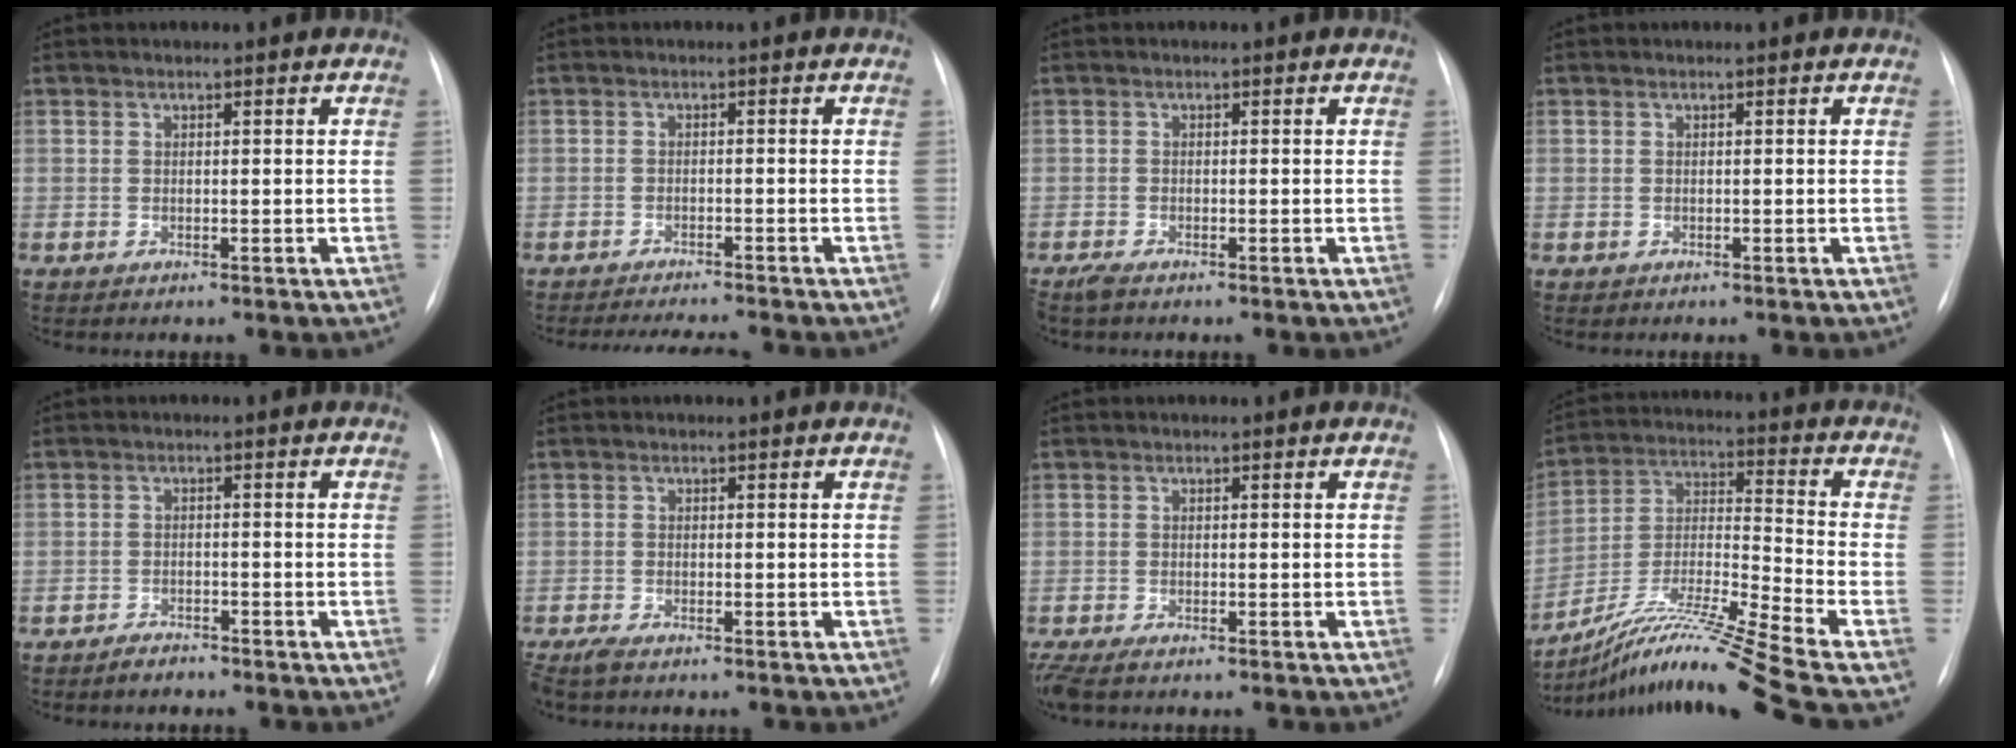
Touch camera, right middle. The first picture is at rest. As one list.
[{"total": 6.9, "force": [-6.4, 0.1, 2.6], "torque": [-0.034, -0.010, -0.093]}, {"total": 2.1, "force": [-1.6, 0.6, 1.2], "torque": [-0.028, -0.007, -0.028]}, {"total": 0.0}, {"total": 1.8, "force": [-1.7, 0.6, 0.3], "torque": [-0.008, -0.001, -0.027]}, {"total": 2.7, "force": [-2.1, 0.6, 1.6], "torque": [-0.036, -0.010, -0.037]}, {"total": 3.4, "force": [-2.6, 0.9, 2.0], "torque": [-0.042, -0.012, -0.042]}, {"total": 18.4, "force": [-14.5, -2.9, 10.8], "torque": [-0.229, -0.021, -0.267]}]